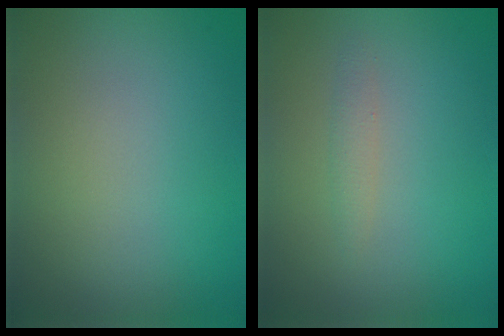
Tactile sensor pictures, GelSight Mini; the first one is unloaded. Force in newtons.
{"total": 1.0, "press": 1.0, "slide": 0.0}